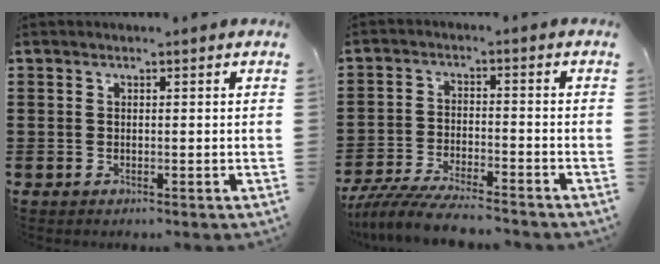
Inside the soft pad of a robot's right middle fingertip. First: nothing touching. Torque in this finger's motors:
{"motor_torque": [0.37, 0.27, 0.60, 0.20]}